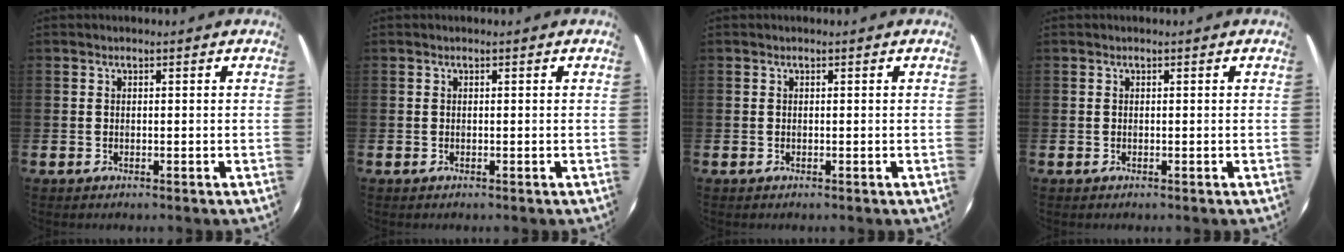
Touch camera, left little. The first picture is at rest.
{"total": 0.0}
{"total": 0.0}
{"total": 0.0}